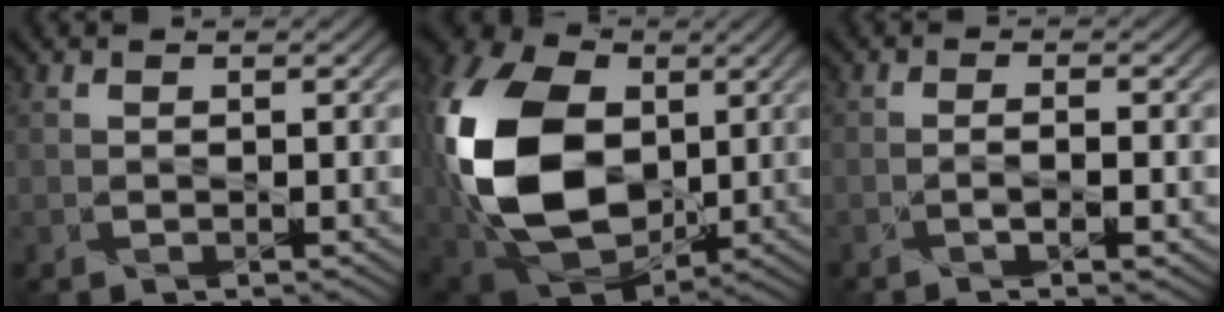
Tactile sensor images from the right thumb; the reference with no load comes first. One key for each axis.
{"total": 18.5, "fx": 1.1, "fy": 13.1, "fz": 13.0, "tx": -0.327, "ty": -0.015, "tz": 0.015}
{"total": 1.9, "fx": -0.8, "fy": 0.3, "fz": 1.6, "tx": -0.025, "ty": 0.000, "tz": -0.021}